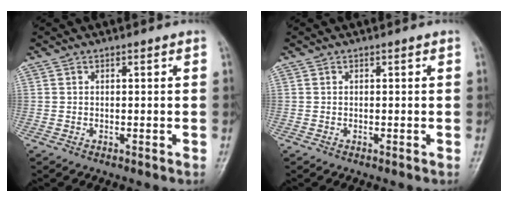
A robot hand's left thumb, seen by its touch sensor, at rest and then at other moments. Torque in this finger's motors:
{"motor_torque": [-0.02, 0.01, -0.07, -0.14, 0.00]}